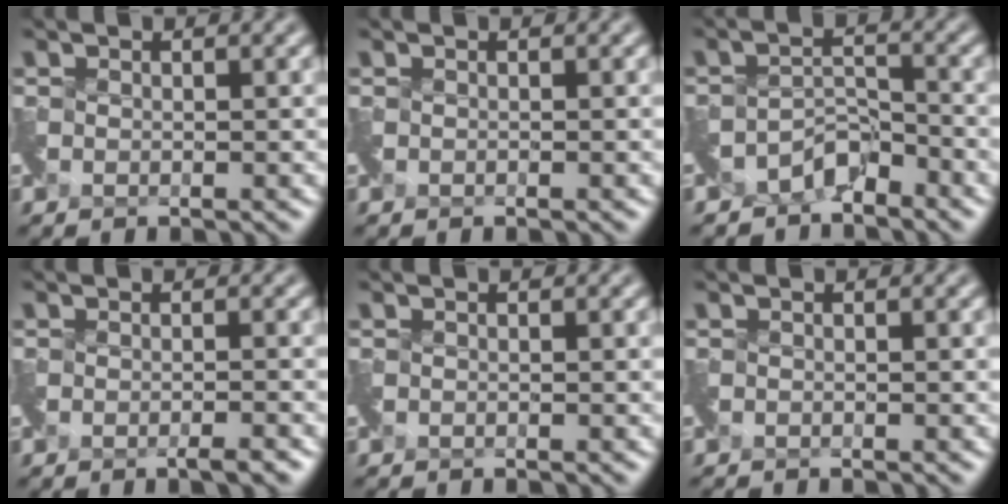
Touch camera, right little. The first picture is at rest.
{"total": 0.0}
{"total": 2.5, "force": [-2.4, 0.5, 0.4], "torque": [-0.006, 0.000, -0.046]}
{"total": 1.9, "force": [-1.6, 0.0, 1.0], "torque": [-0.015, -0.009, -0.027]}
{"total": 0.7, "force": [-0.6, -0.2, -0.2], "torque": [0.000, -0.011, -0.014]}
{"total": 1.1, "force": [-1.0, -0.2, -0.2], "torque": [0.000, -0.015, -0.023]}